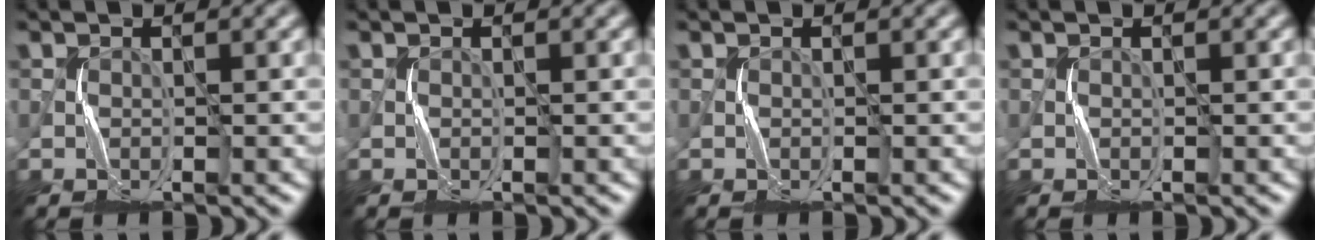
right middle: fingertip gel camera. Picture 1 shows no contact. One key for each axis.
{"total": 0.0}
{"total": 0.0}
{"total": 0.0}